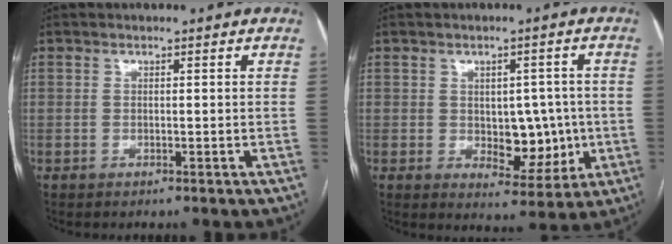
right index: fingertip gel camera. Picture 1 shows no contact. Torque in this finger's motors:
{"motor_torque": [0.59, 0.48, 0.21, 0.04]}